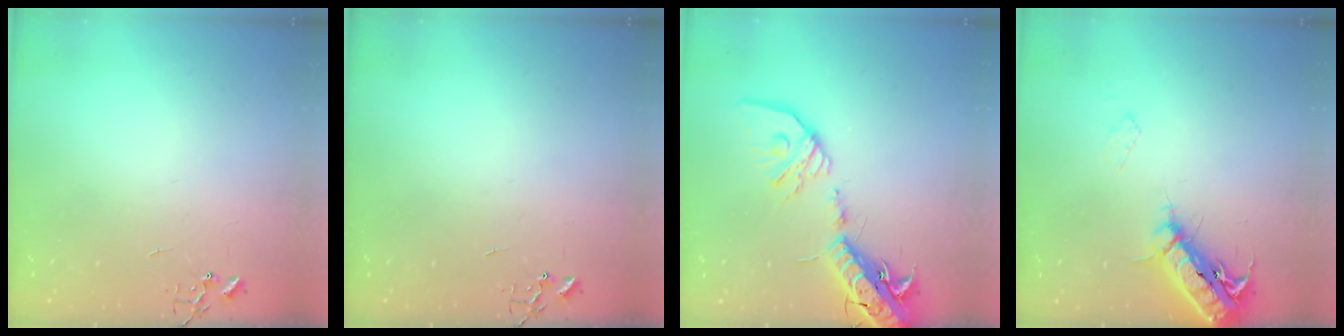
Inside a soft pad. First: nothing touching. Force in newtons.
{"total": 0.0}
{"total": 21.0, "press": 20.6, "slide": 4.1}
{"total": 17.6, "press": 17.3, "slide": 3.5}